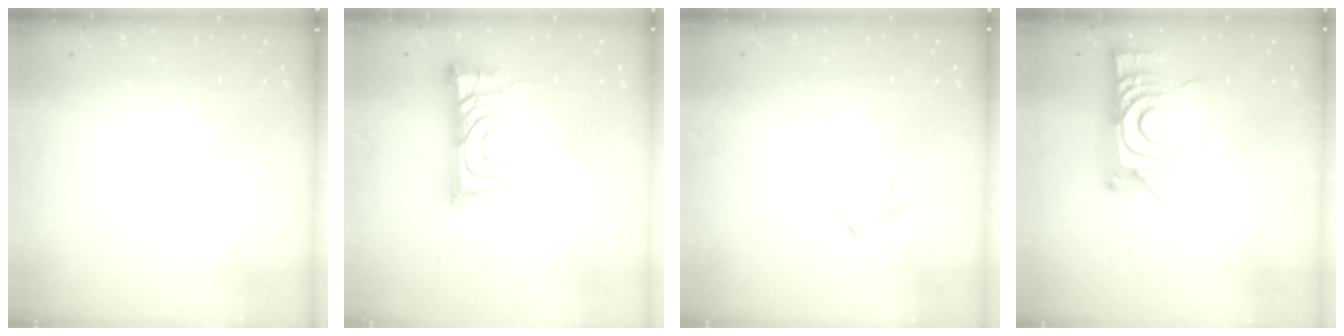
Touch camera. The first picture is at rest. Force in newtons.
{"total": 11.3, "press": 11.2, "slide": 1.4}
{"total": 4.2, "press": 4.1, "slide": 0.6}
{"total": 16.3, "press": 16.2, "slide": 1.5}